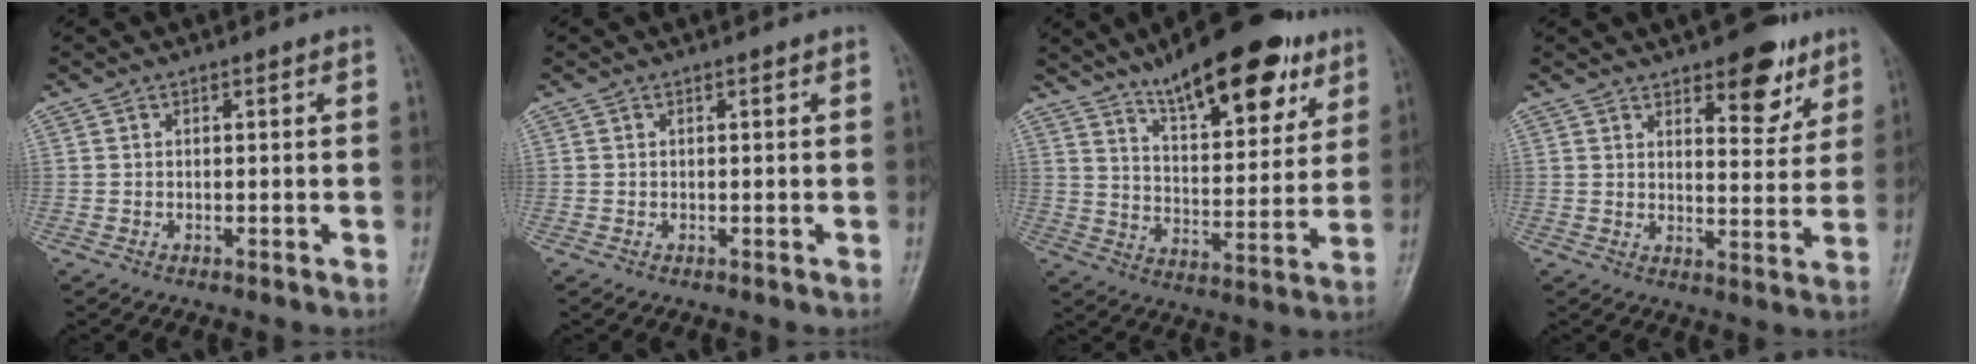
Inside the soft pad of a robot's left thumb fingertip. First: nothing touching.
{"total": 0.0}
{"total": 19.8, "force": [12.8, 7.0, 13.4], "torque": [-0.162, -0.052, 0.202]}
{"total": 9.9, "force": [6.3, 4.3, 6.3], "torque": [-0.051, -0.037, 0.088]}